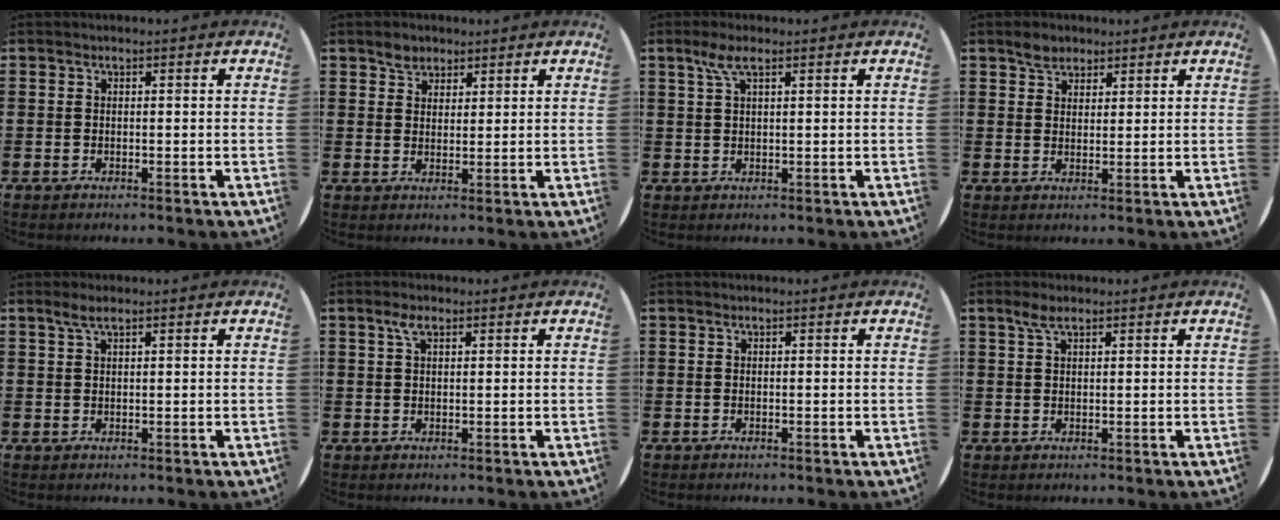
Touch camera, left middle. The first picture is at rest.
{"total": 2.6, "force": [2.1, 1.5, 0.4], "torque": [-0.002, 0.000, 0.040]}
{"total": 3.2, "force": [1.7, 0.7, 2.6], "torque": [-0.056, 0.008, 0.028]}
{"total": 2.6, "force": [2.1, 1.5, 0.5], "torque": [-0.006, 0.000, 0.040]}
{"total": 2.0, "force": [1.4, 0.3, 1.4], "torque": [-0.028, 0.004, 0.024]}
{"total": 2.1, "force": [1.1, 0.8, 1.5], "torque": [-0.034, 0.005, 0.019]}
{"total": 0.0}
{"total": 2.2, "force": [1.4, 0.7, 1.5], "torque": [-0.033, 0.005, 0.025]}